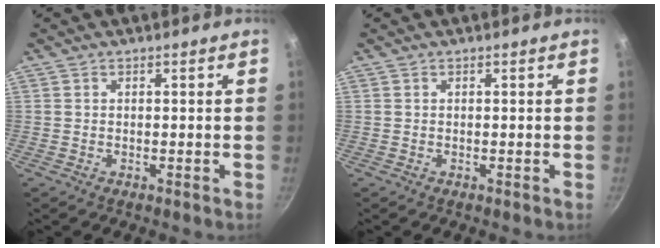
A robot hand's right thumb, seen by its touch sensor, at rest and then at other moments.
{"total": 0.0}